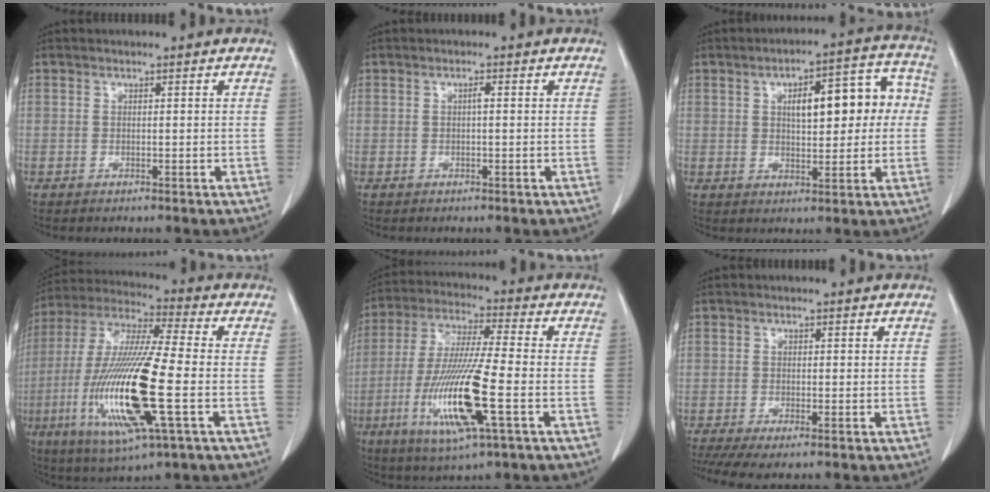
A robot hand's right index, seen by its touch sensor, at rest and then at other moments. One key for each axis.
{"total": 0.8, "fx": 0.0, "fy": 0.0, "fz": 0.8, "tx": -0.015, "ty": 0.000, "tz": 0.000}
{"total": 11.7, "fx": 1.8, "fy": 4.4, "fz": 10.7, "tx": -0.141, "ty": 0.040, "tz": 0.029}
{"total": 20.4, "fx": -4.6, "fy": 1.8, "fz": 19.8, "tx": -0.423, "ty": -0.023, "tz": -0.084}
{"total": 14.8, "fx": -4.7, "fy": 0.4, "fz": 14.0, "tx": -0.289, "ty": -0.022, "tz": -0.090}
{"total": 5.4, "fx": -3.8, "fy": 0.9, "fz": 3.7, "tx": -0.067, "ty": -0.012, "tz": -0.066}